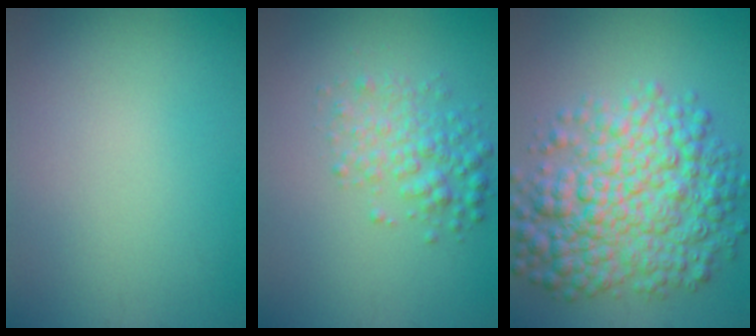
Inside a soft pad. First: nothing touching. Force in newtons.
{"total": 3.0, "press": 3.0, "slide": 0.1}
{"total": 9.1, "press": 9.1, "slide": 0.1}